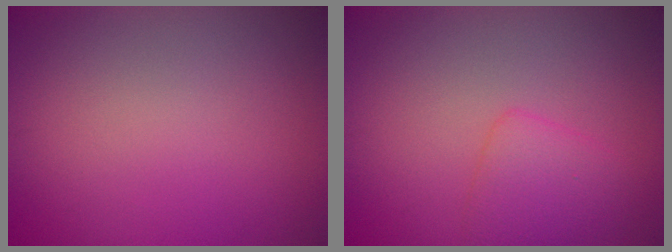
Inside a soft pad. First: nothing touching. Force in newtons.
{"total": 2.5, "press": 2.4, "slide": 0.2}